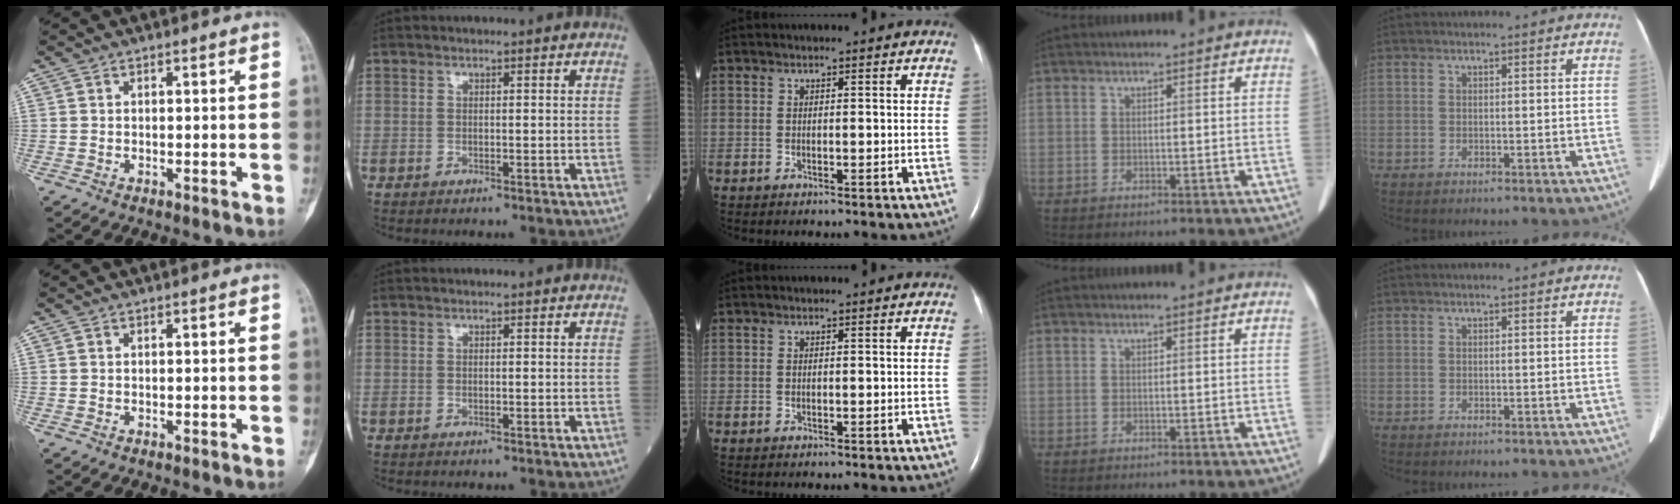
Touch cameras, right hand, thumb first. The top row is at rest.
{}